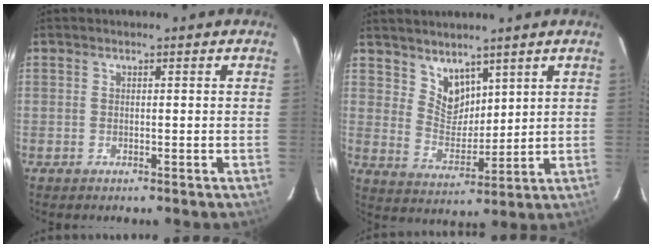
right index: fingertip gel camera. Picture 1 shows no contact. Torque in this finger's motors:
{"motor_torque": [-0.31, 0.26, -0.05, 0.00]}